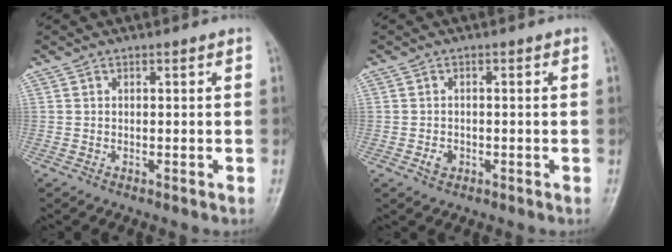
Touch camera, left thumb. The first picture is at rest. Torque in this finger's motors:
{"motor_torque": [0.00, 0.01, 0.04, 0.03, 0.00]}